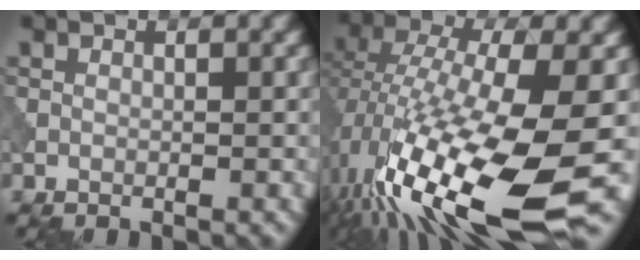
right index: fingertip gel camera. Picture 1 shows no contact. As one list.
[{"total": 17.0, "force": [-4.9, 6.2, 15.0], "torque": [-0.296, -0.020, -0.083]}]